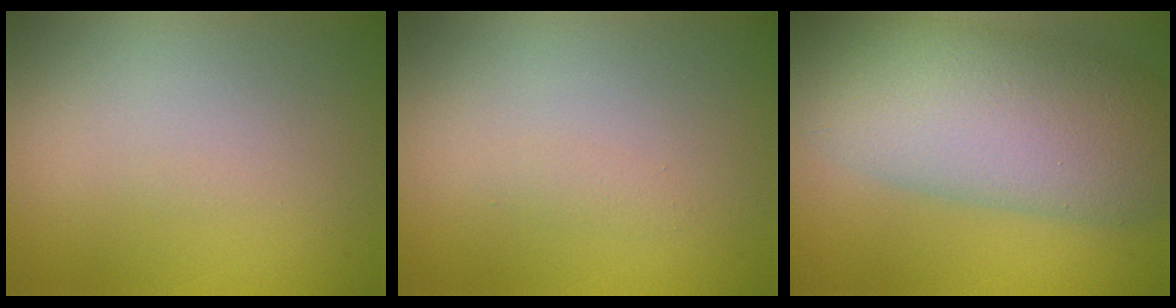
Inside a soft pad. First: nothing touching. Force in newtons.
{"total": 0.6, "press": 0.6, "slide": 0.0}
{"total": 10.6, "press": 10.6, "slide": 0.5}